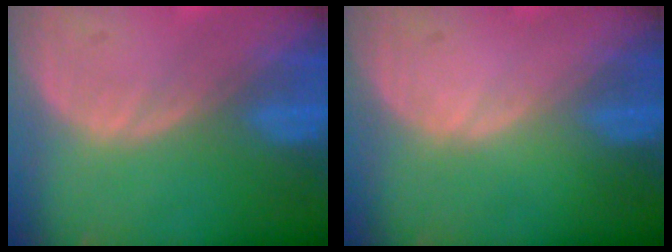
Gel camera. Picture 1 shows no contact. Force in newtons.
{"total": 0.0}